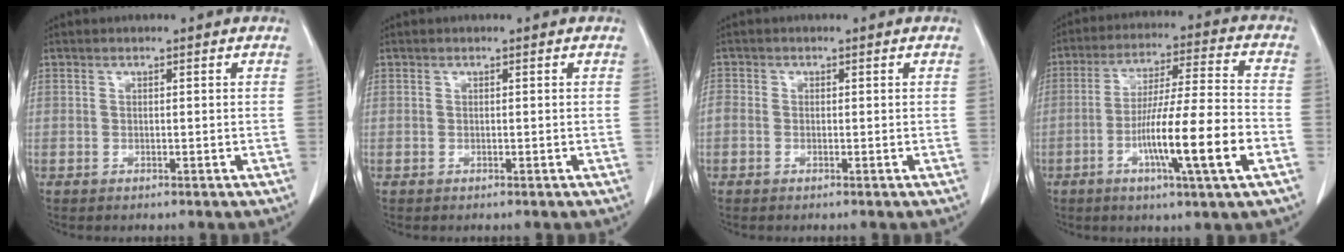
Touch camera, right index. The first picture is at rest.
{"total": 0.0}
{"total": 1.8, "force": [-0.3, 1.5, 1.0], "torque": [-0.027, 0.008, -0.009]}
{"total": 14.5, "force": [-4.9, -0.1, 13.6], "torque": [-0.238, -0.006, -0.086]}